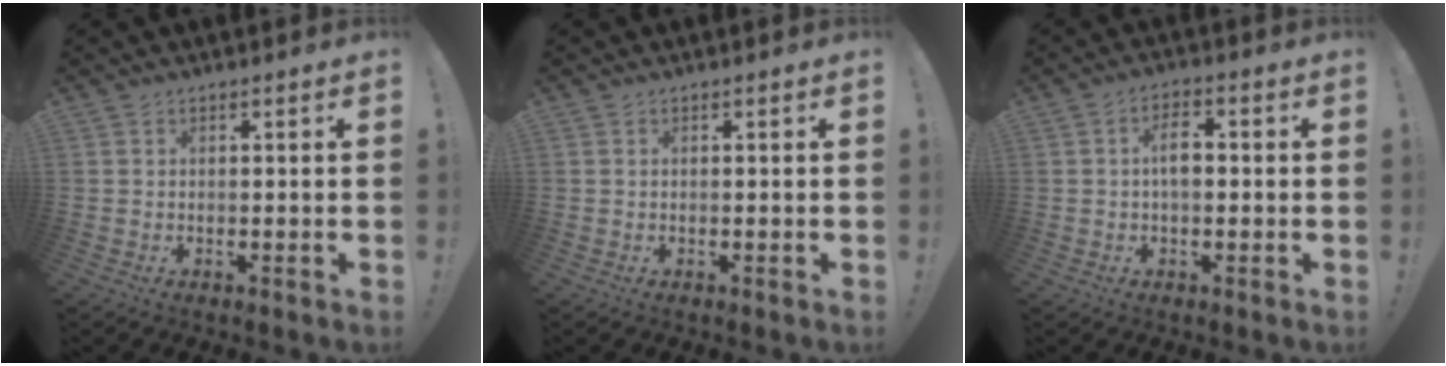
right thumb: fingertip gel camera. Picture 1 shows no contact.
{"total": 0.0}
{"total": 5.8, "force": [0.2, 3.5, 4.6], "torque": [-0.077, 0.010, -0.002]}